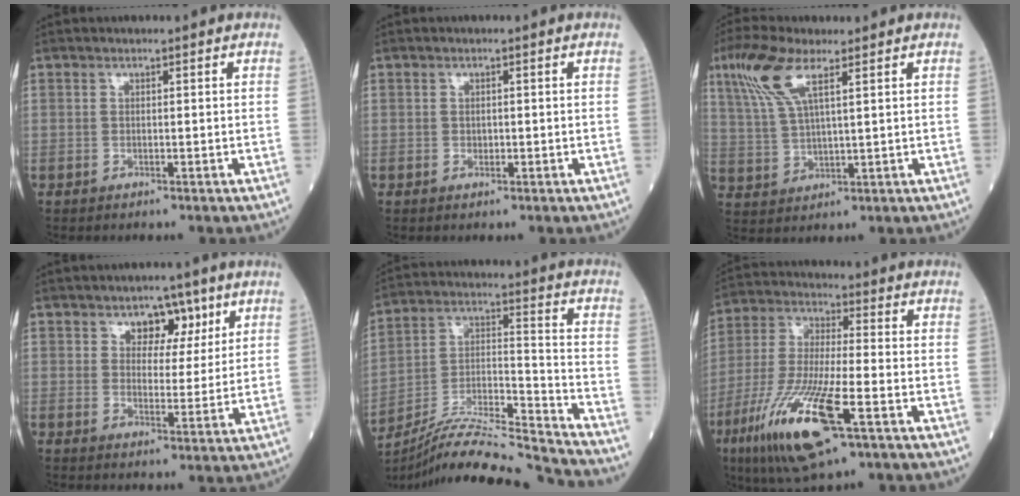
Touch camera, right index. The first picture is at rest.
{"total": 0.8, "force": [-0.1, 0.7, 0.5], "torque": [-0.006, 0.000, 0.001]}
{"total": 8.5, "force": [4.5, 1.9, 6.9], "torque": [-0.164, 0.014, 0.095]}
{"total": 5.6, "force": [3.2, 3.6, 3.0], "torque": [-0.030, 0.008, 0.046]}
{"total": 22.2, "force": [-21.0, -1.0, 7.2], "torque": [-0.148, -0.011, -0.345]}
{"total": 16.6, "force": [-7.6, 2.7, 14.6], "torque": [-0.310, -0.035, -0.135]}